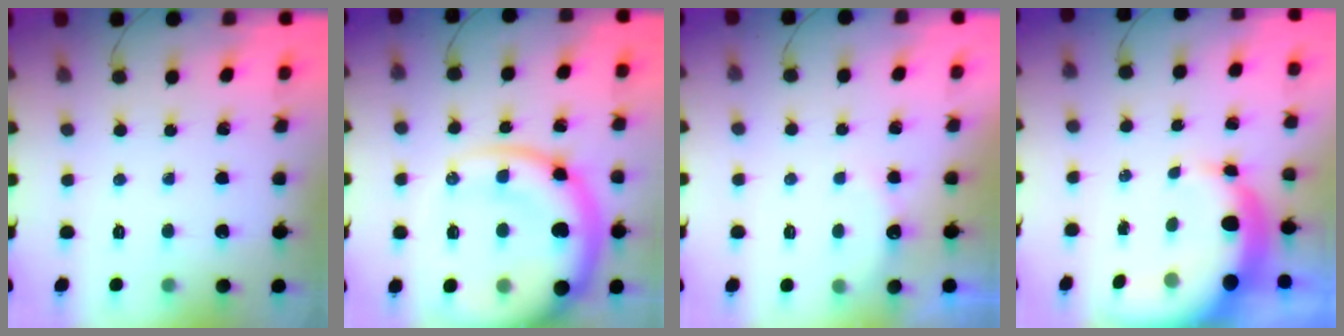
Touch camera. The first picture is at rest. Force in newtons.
{"total": 16.4, "press": 15.8, "slide": 4.5}
{"total": 6.0, "press": 5.9, "slide": 1.1}
{"total": 9.2, "press": 9.0, "slide": 1.7}